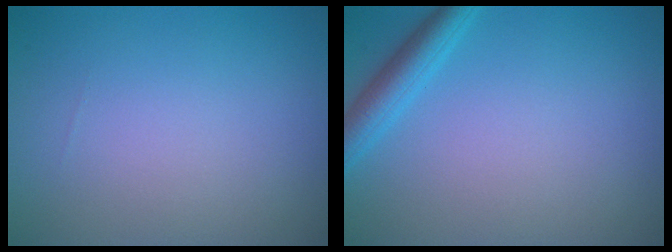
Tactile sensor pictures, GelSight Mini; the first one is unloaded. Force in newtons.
{"total": 2.8, "press": 2.8, "slide": 0.1}